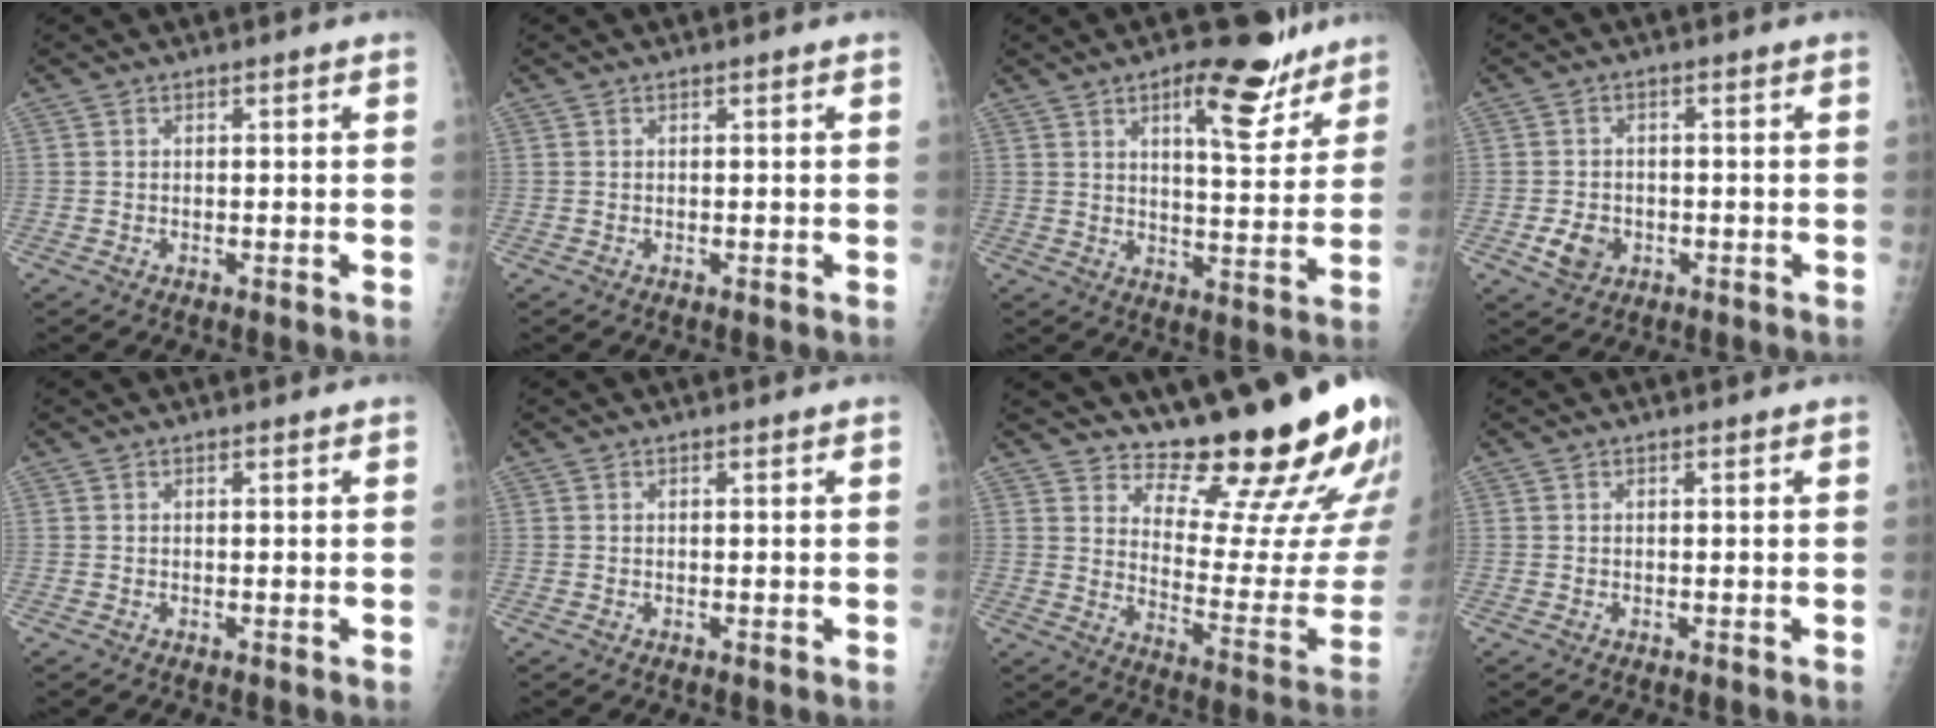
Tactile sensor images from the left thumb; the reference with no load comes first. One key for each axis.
{"total": 0.0}
{"total": 13.3, "fx": 8.1, "fy": 4.9, "fz": 9.3, "tx": -0.094, "ty": -0.042, "tz": 0.114}
{"total": 4.6, "fx": -1.4, "fy": 3.6, "fz": 2.4, "tx": -0.035, "ty": 0.003, "tz": -0.021}
{"total": 0.0}
{"total": 0.0}
{"total": 19.3, "fx": 16.9, "fy": 3.2, "fz": 8.9, "tx": -0.083, "ty": -0.177, "tz": 0.228}
{"total": 0.0}